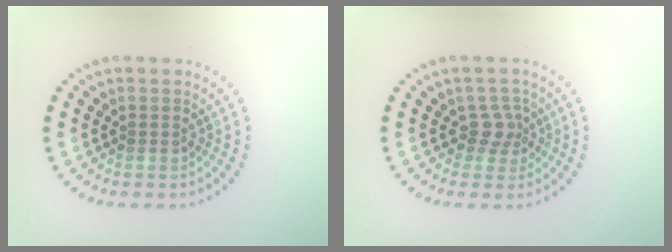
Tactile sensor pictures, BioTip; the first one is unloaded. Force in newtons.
{"total": 2.0, "press": 1.5, "slide": 1.3}